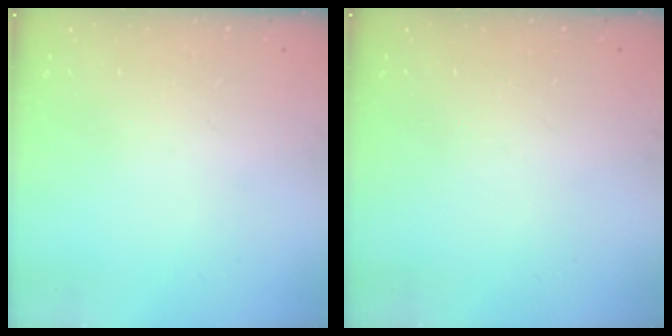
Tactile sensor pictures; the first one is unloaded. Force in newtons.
{"total": 0.0}